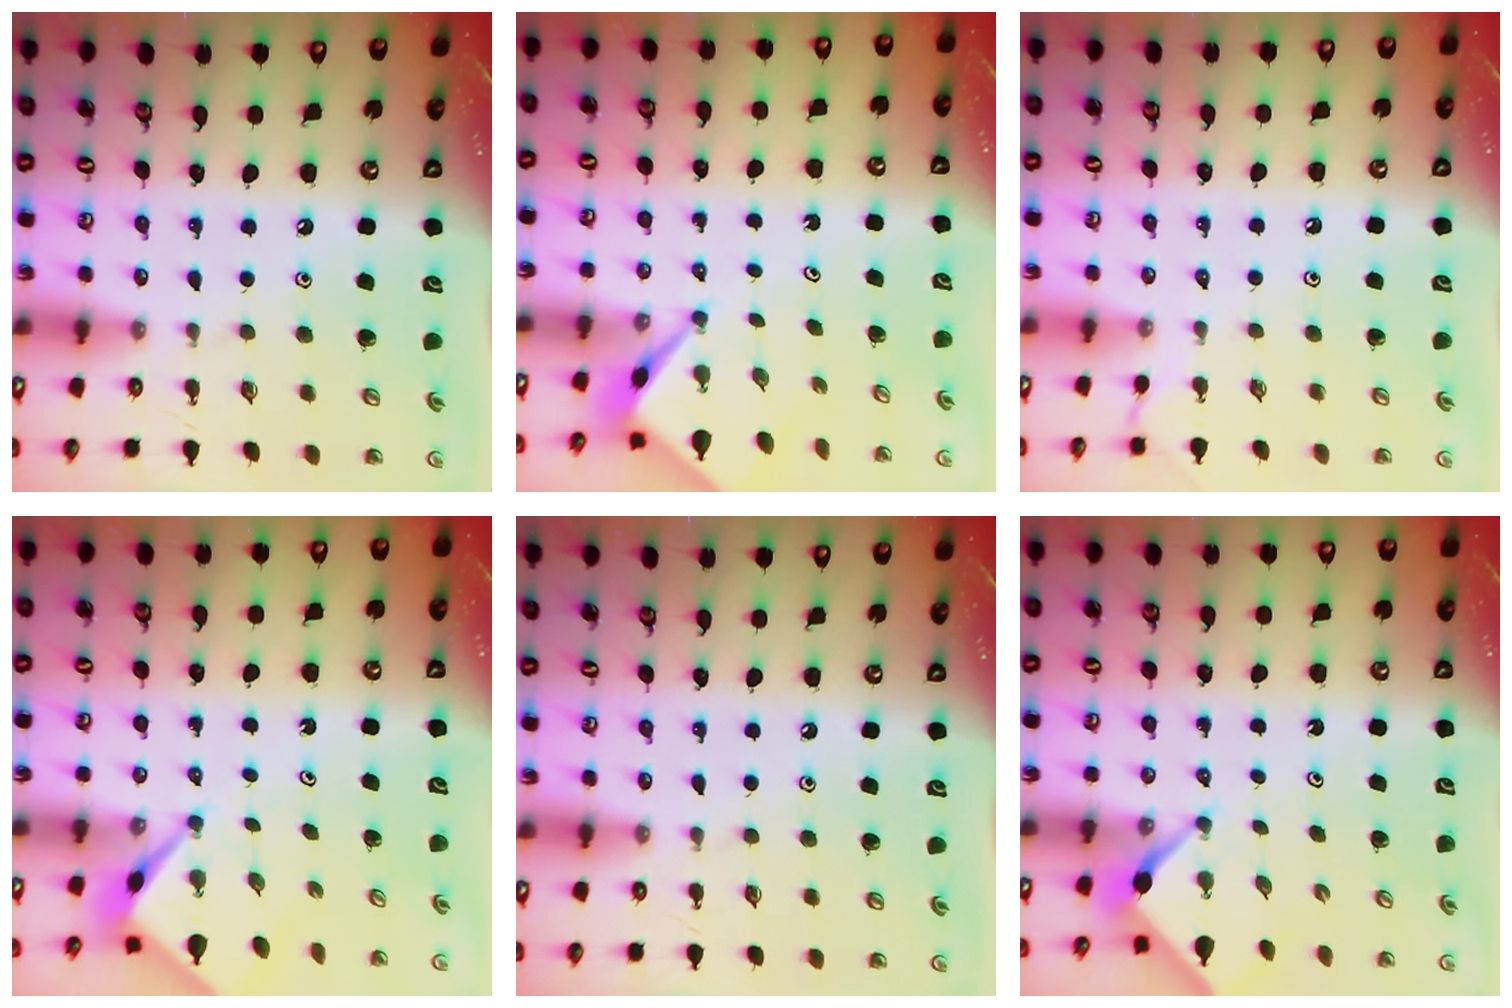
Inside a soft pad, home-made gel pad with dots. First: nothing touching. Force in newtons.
{"total": 2.7, "press": 2.7, "slide": 0.2}
{"total": 1.8, "press": 1.8, "slide": 0.3}
{"total": 2.6, "press": 2.6, "slide": 0.2}
{"total": 0.0}
{"total": 2.3, "press": 2.3, "slide": 0.3}